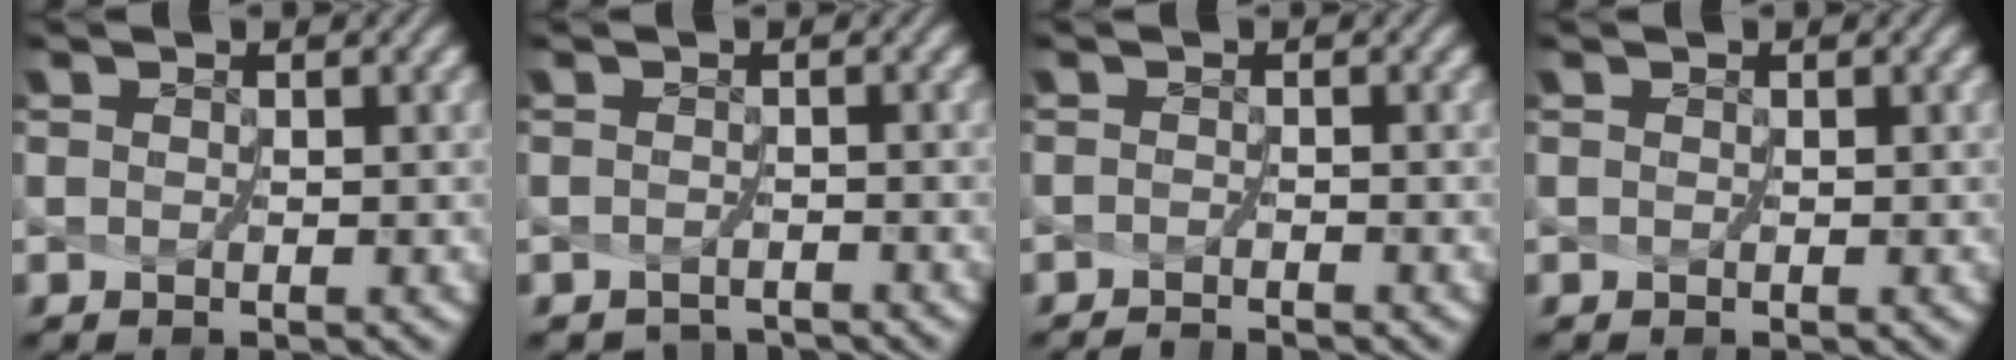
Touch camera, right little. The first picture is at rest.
{"total": 2.2, "force": [-2.2, 0.4, -0.3], "torque": [0.007, -0.012, -0.040]}
{"total": 1.8, "force": [-1.7, -0.6, -0.3], "torque": [-0.003, -0.010, -0.028]}
{"total": 0.0}